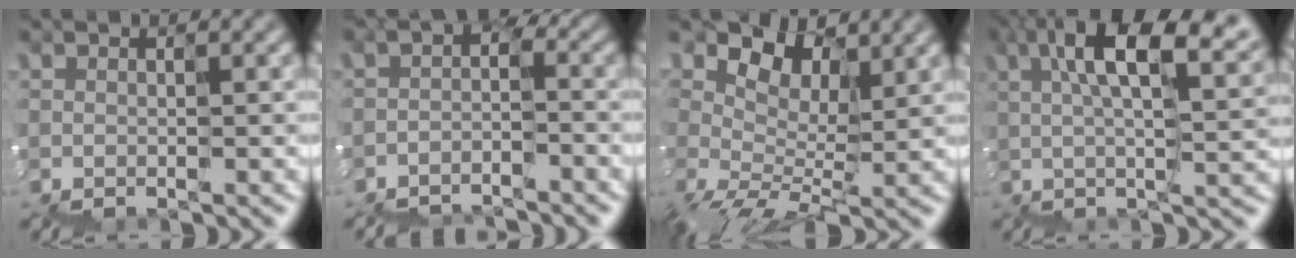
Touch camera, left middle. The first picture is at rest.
{"total": 3.8, "force": [-3.4, 1.1, 1.0], "torque": [-0.032, -0.011, -0.049]}
{"total": 5.0, "force": [2.9, 2.7, 3.0], "torque": [-0.084, 0.008, 0.057]}
{"total": 10.3, "force": [3.9, 3.7, 8.8], "torque": [-0.144, 0.016, 0.070]}